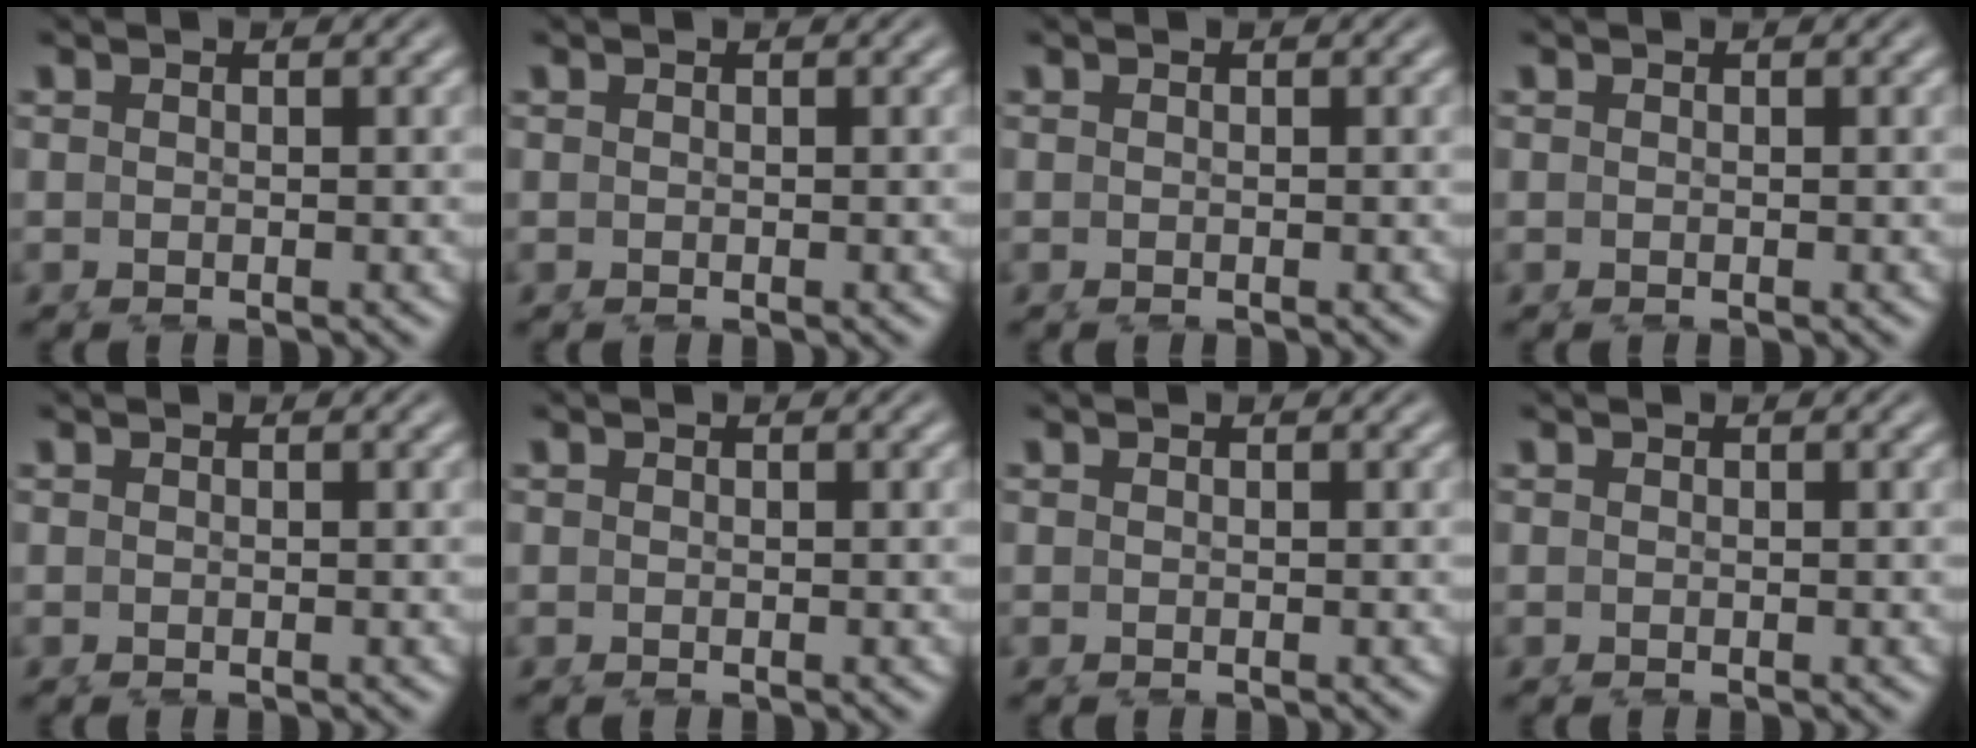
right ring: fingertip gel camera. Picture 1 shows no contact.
{"total": 0.0}
{"total": 0.0}
{"total": 0.0}
{"total": 0.0}
{"total": 0.0}
{"total": 0.0}
{"total": 0.0}